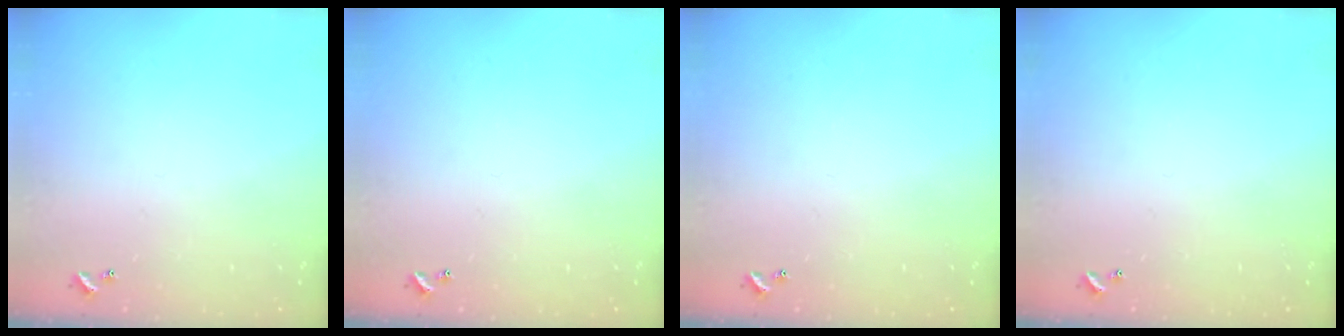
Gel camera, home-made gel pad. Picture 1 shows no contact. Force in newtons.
{"total": 0.0}
{"total": 0.0}
{"total": 0.0}